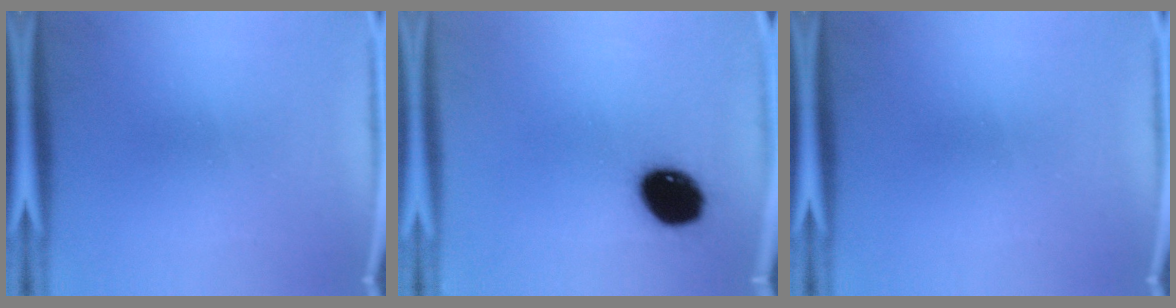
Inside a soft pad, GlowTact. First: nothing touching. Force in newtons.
{"total": 12.9}
{"total": 0.0}